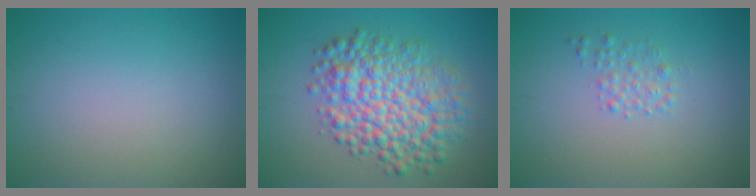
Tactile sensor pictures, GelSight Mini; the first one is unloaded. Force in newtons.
{"total": 8.2, "press": 8.2, "slide": 0.1}
{"total": 1.4, "press": 1.4, "slide": 0.1}